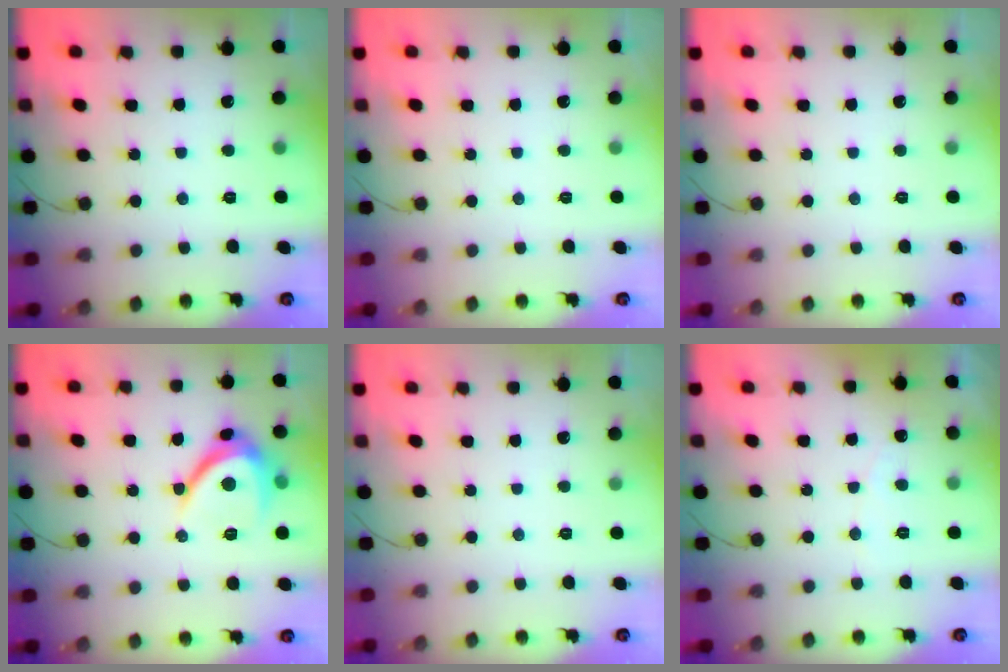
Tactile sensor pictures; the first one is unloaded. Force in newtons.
{"total": 0.0}
{"total": 0.0}
{"total": 10.0, "press": 10.0, "slide": 0.9}
{"total": 0.0}
{"total": 2.3, "press": 2.3, "slide": 0.1}